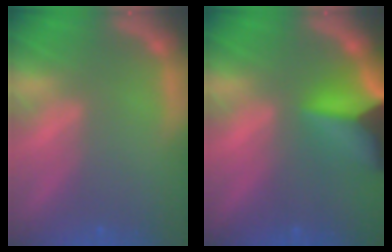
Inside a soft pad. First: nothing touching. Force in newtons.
{"total": 9.9}